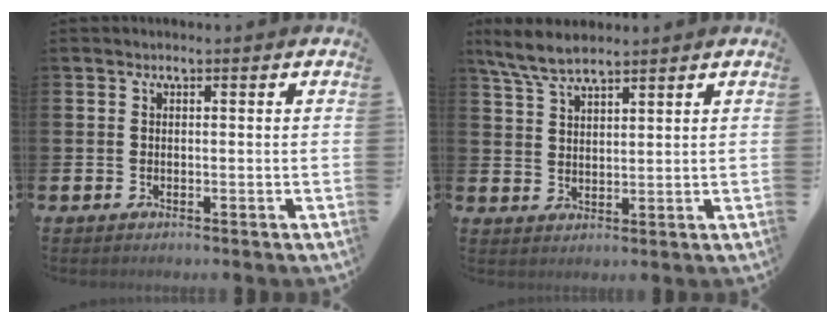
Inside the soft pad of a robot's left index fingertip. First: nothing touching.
{"total": 5.8, "force": [5.2, 1.0, 2.3], "torque": [-0.060, -0.013, 0.096]}